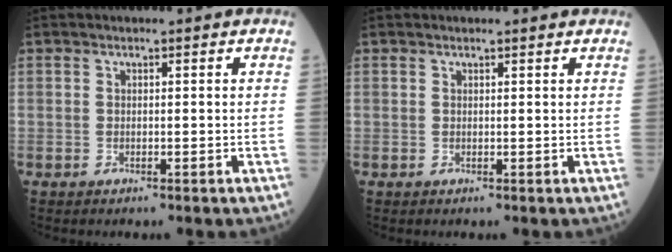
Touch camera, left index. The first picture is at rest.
{"total": 1.8, "force": [1.8, 0.1, 0.3], "torque": [-0.008, 0.002, 0.018]}